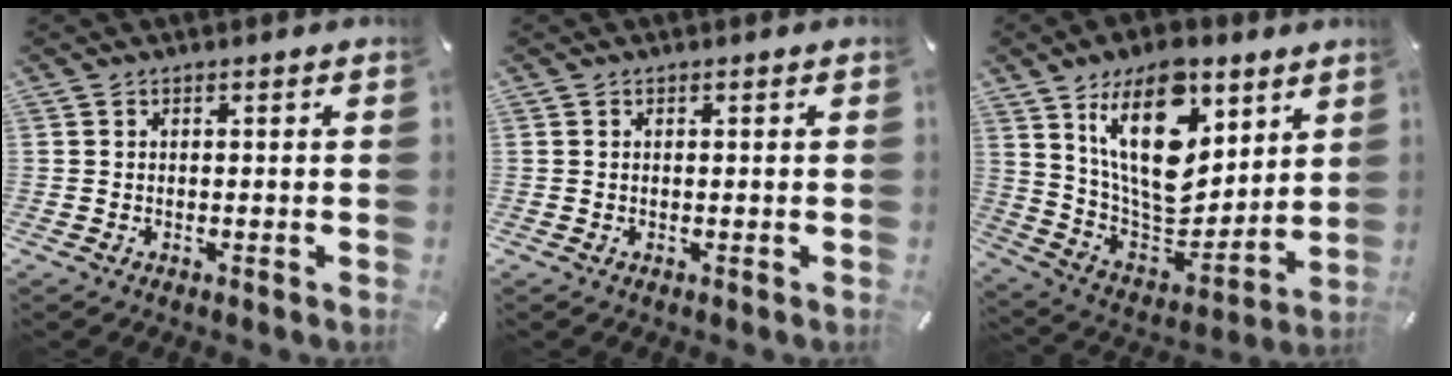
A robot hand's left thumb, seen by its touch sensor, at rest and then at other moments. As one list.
[{"total": 0.0}, {"total": 21.2, "force": [10.4, 11.7, 14.3], "torque": [-0.265, -0.066, 0.177]}]